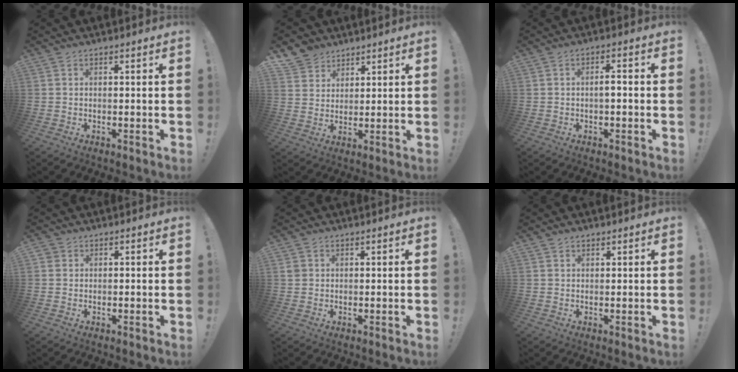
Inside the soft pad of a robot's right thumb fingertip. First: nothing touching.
{"total": 6.8, "force": [5.0, 4.5, 0.5], "torque": [-0.017, -0.035, 0.101]}
{"total": 2.6, "force": [-0.8, 0.6, 2.4], "torque": [-0.043, 0.008, -0.017]}
{"total": 1.2, "force": [0.2, 1.1, 0.4], "torque": [0.000, -0.002, 0.001]}
{"total": 2.0, "force": [0.8, 1.7, 0.6], "torque": [-0.011, 0.002, 0.016]}
{"total": 0.9, "force": [0.7, 0.5, 0.2], "torque": [-0.002, -0.001, 0.014]}